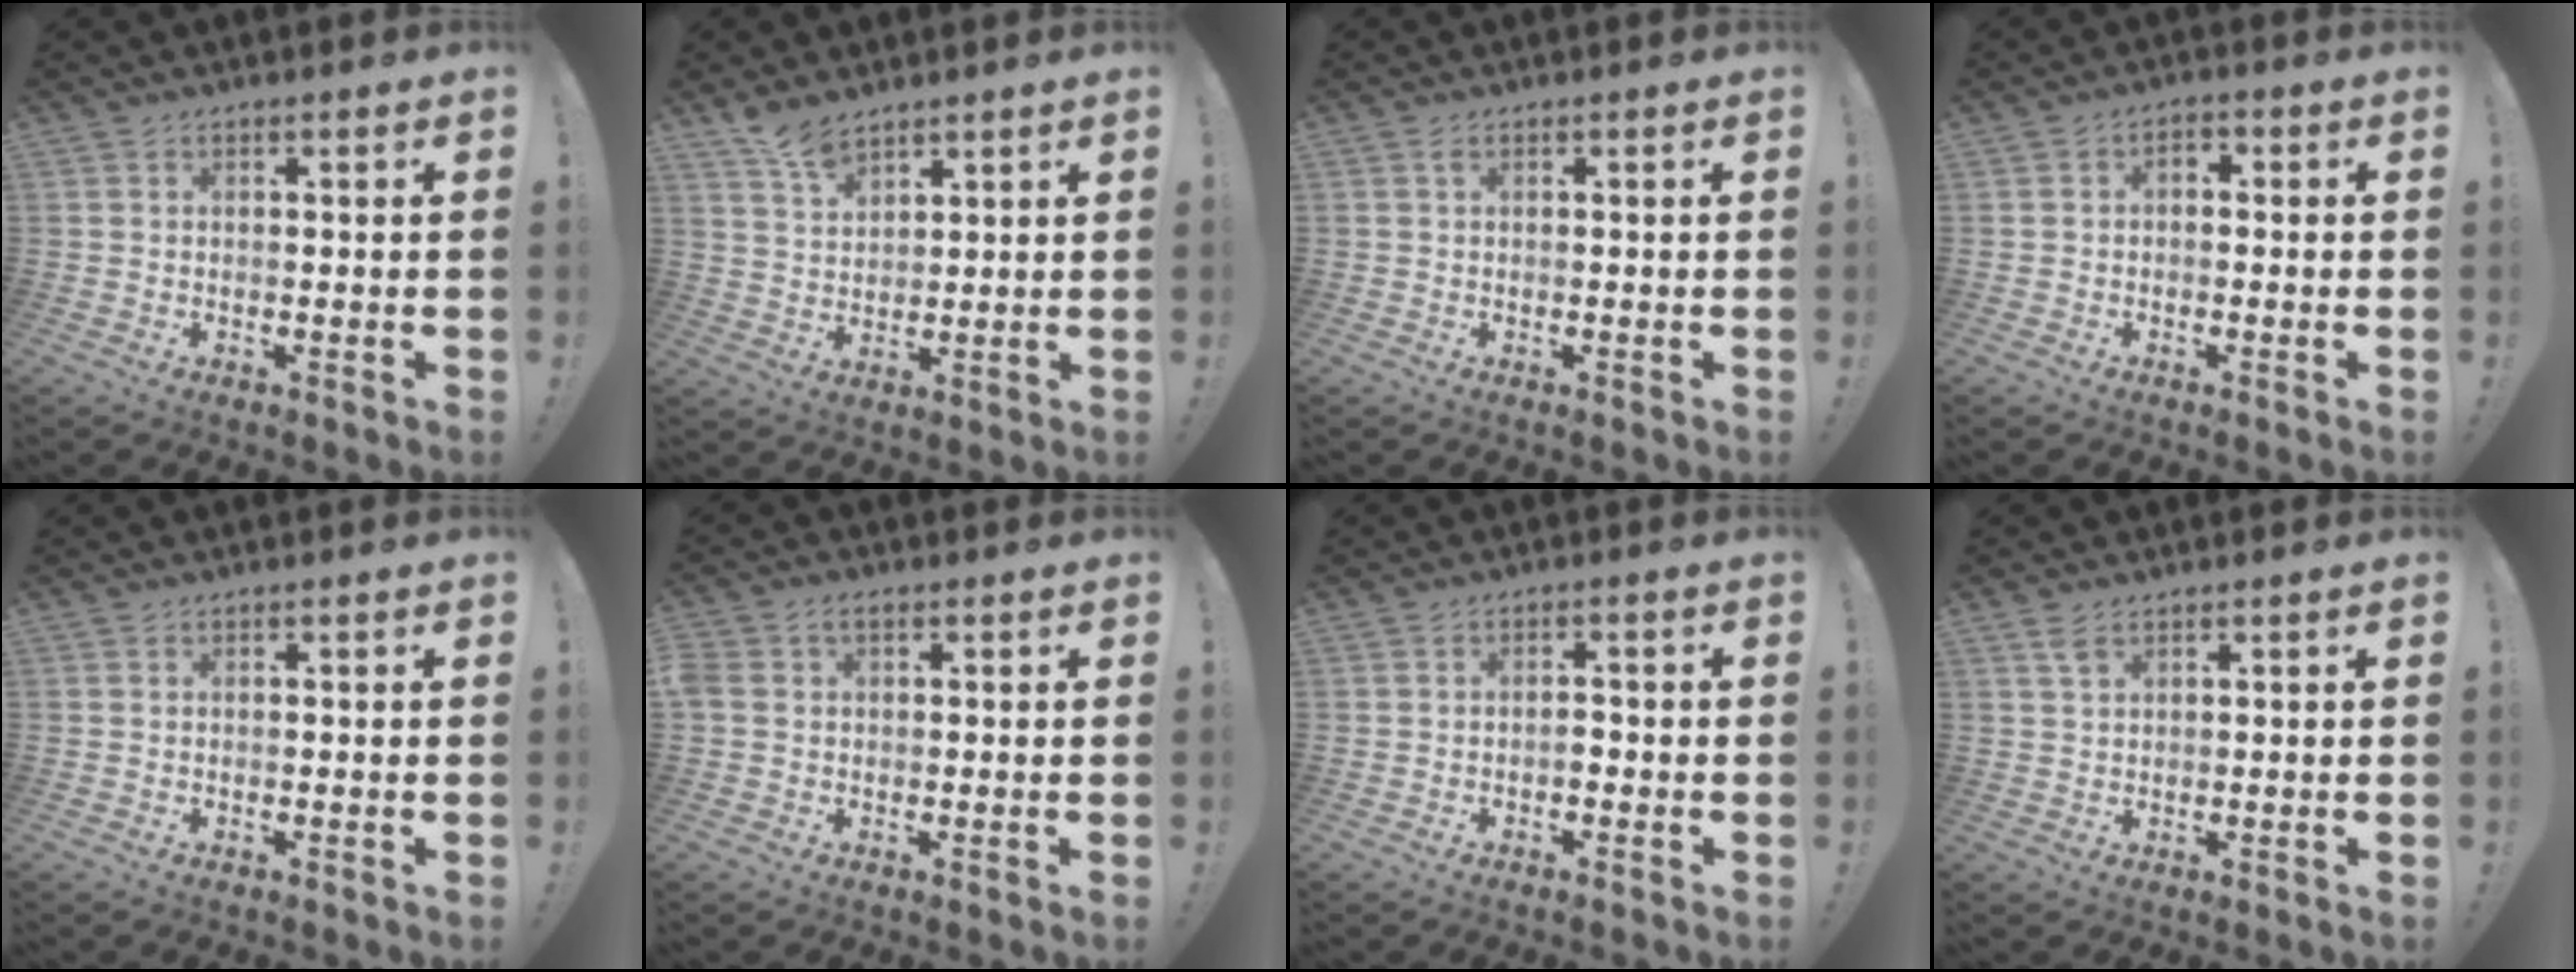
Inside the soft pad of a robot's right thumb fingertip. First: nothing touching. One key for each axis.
{"total": 6.5, "fx": 5.4, "fy": 2.4, "fz": 2.6, "tx": -0.042, "ty": -0.033, "tz": 0.099}
{"total": 0.8, "fx": 0.3, "fy": 0.3, "fz": 0.7, "tx": -0.007, "ty": -0.003, "tz": 0.004}
{"total": 2.1, "fx": -1.3, "fy": 1.2, "fz": 1.2, "tx": -0.027, "ty": 0.011, "tz": -0.023}
{"total": 0.0}
{"total": 3.1, "fx": 0.8, "fy": 2.1, "fz": 2.2, "tx": -0.046, "ty": 0.006, "tz": 0.017}
{"total": 1.5, "fx": -0.9, "fy": 0.7, "fz": 1.0, "tx": -0.017, "ty": 0.002, "tz": -0.017}
{"total": 2.7, "fx": 1.8, "fy": 1.1, "fz": 1.7, "tx": -0.021, "ty": -0.009, "tz": 0.030}